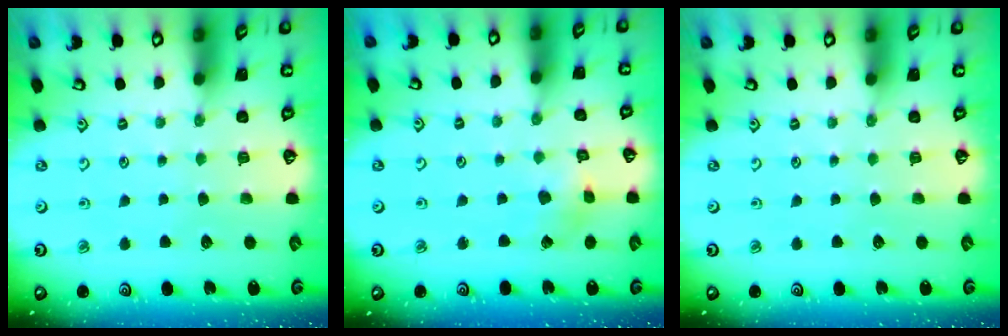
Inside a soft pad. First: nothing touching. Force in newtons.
{"total": 2.5, "press": 2.5, "slide": 0.3}
{"total": 0.0}